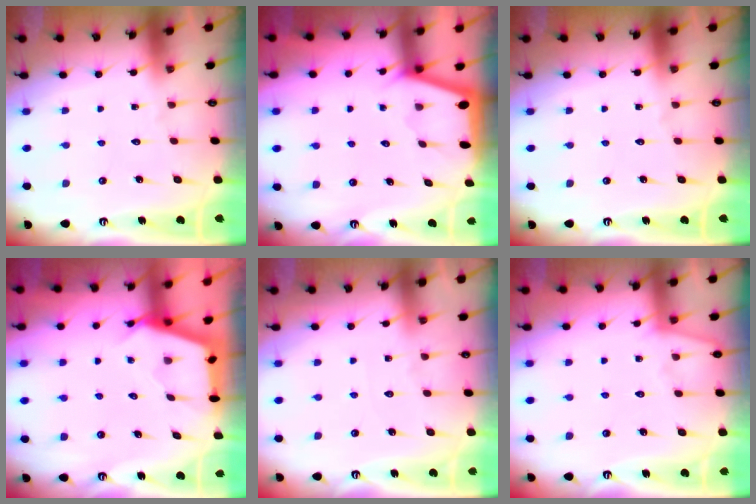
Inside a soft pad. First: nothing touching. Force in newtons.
{"total": 1.7, "press": 1.6, "slide": 0.3}
{"total": 0.0}
{"total": 3.2, "press": 3.2, "slide": 0.3}
{"total": 1.6, "press": 1.6, "slide": 0.2}
{"total": 1.6, "press": 1.5, "slide": 0.3}